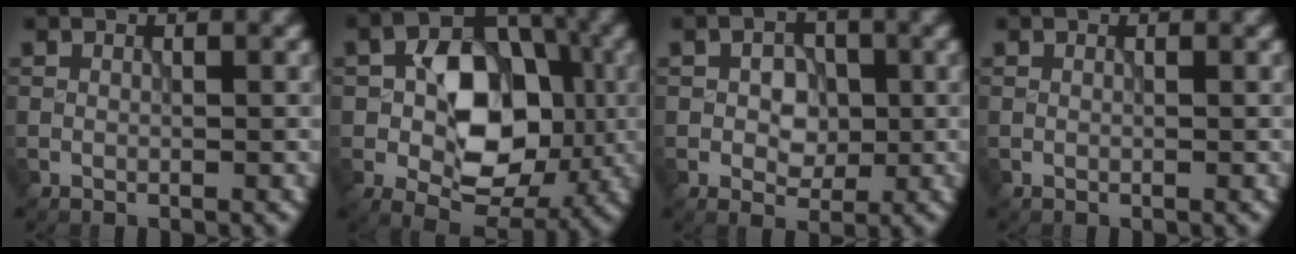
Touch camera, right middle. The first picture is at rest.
{"total": 9.9, "force": [-0.8, 6.7, 7.3], "torque": [-0.104, 0.013, -0.017]}
{"total": 3.4, "force": [0.0, 2.4, 2.4], "torque": [-0.038, -0.002, -0.005]}
{"total": 0.0}